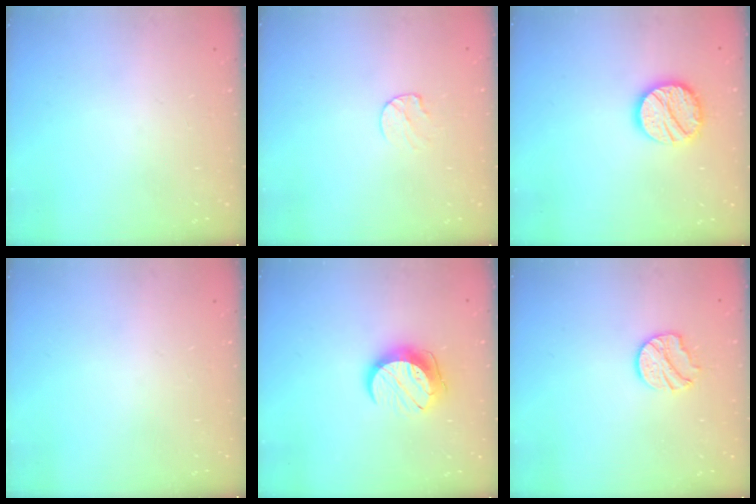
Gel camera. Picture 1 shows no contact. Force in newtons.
{"total": 6.1, "press": 6.0, "slide": 0.6}
{"total": 14.4, "press": 14.3, "slide": 1.2}
{"total": 0.0}
{"total": 10.8, "press": 10.8, "slide": 0.5}
{"total": 10.2, "press": 10.1, "slide": 0.7}